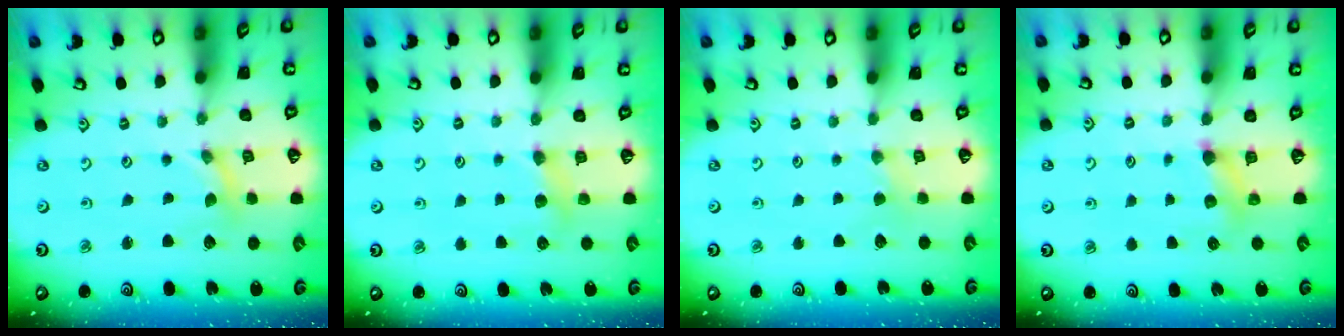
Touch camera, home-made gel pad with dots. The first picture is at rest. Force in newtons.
{"total": 5.9, "press": 5.9, "slide": 0.7}
{"total": 1.6, "press": 1.5, "slide": 0.4}
{"total": 4.9, "press": 4.9, "slide": 0.4}